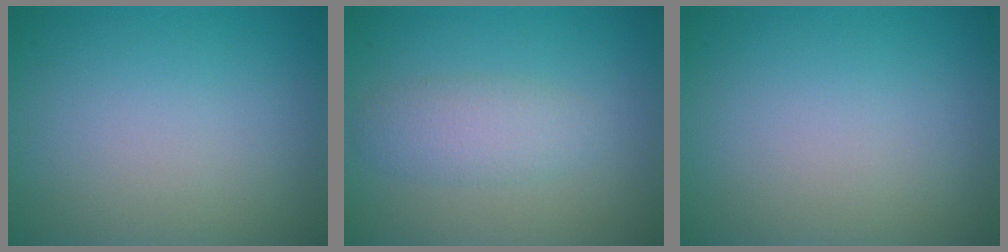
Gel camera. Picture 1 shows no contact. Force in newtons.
{"total": 2.7, "press": 2.7, "slide": 0.1}
{"total": 0.0}